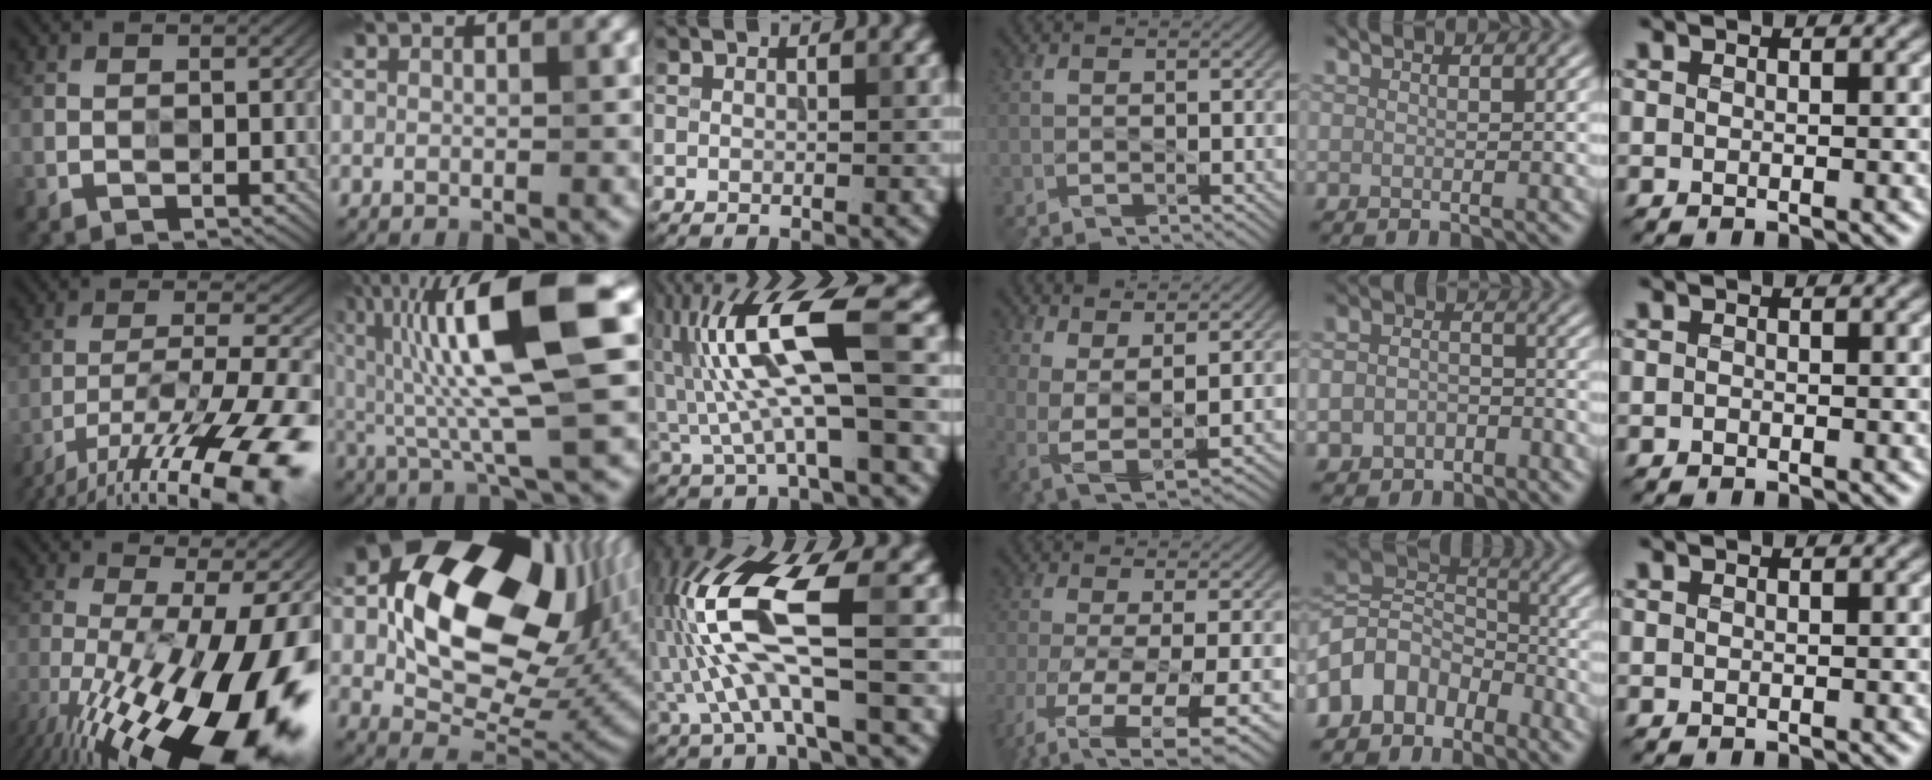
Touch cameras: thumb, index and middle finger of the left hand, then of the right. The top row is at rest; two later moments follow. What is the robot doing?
{"motion": "wipe", "object": "glass cup"}